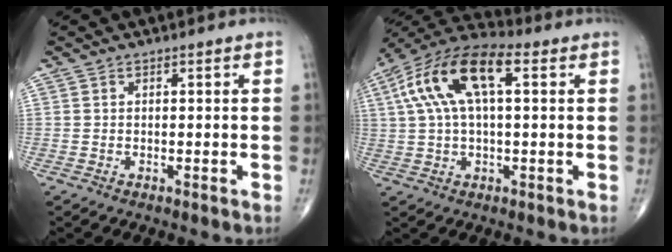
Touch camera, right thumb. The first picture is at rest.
{"total": 15.3, "force": [4.2, 6.5, 13.2], "torque": [-0.268, 0.040, 0.069]}